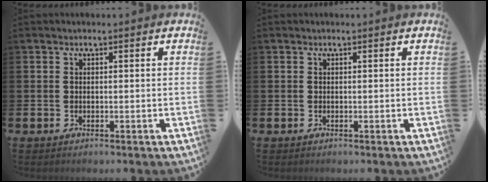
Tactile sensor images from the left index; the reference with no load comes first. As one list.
[{"total": 0.0}]